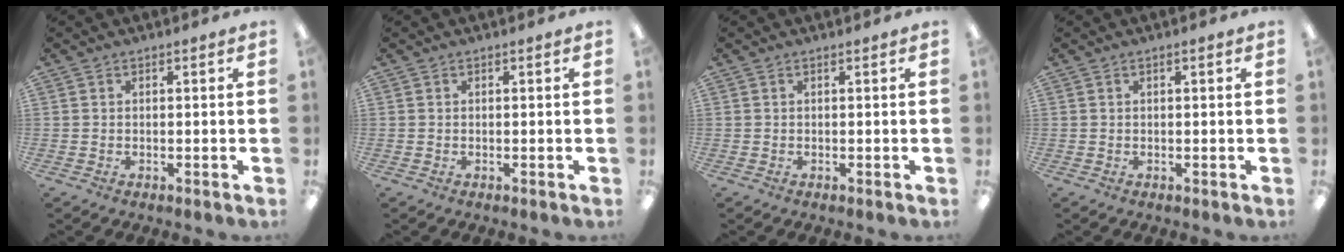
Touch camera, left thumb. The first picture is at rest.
{"total": 0.0}
{"total": 0.0}
{"total": 0.5, "force": [0.1, 0.1, 0.5], "torque": [-0.009, 0.002, 0.002]}